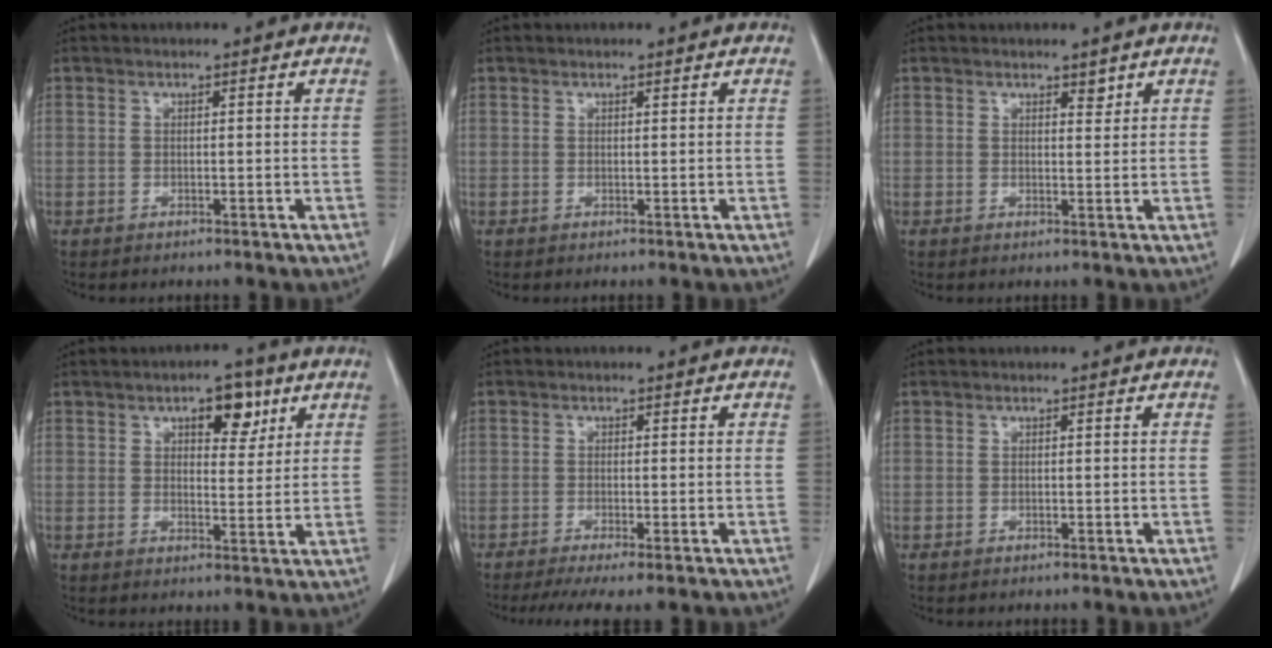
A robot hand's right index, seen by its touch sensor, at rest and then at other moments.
{"total": 0.0}
{"total": 1.4, "force": [1.1, 0.5, 0.7], "torque": [-0.009, -0.007, 0.015]}
{"total": 6.1, "force": [3.2, 2.8, 4.4], "torque": [-0.057, 0.005, 0.045]}
{"total": 5.0, "force": [-3.7, 0.2, 3.5], "torque": [-0.053, -0.012, -0.059]}
{"total": 0.0}